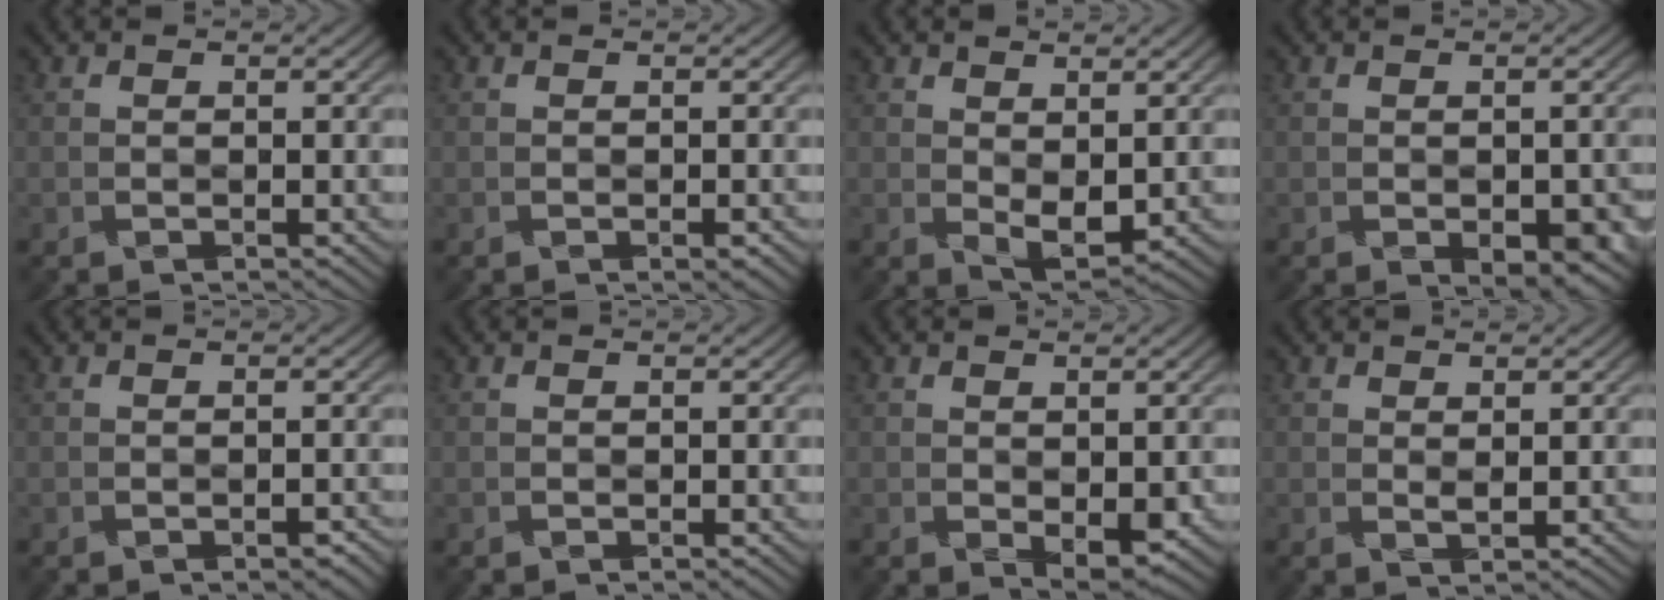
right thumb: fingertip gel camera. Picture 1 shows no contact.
{"total": 1.1, "force": [-0.6, 0.4, 0.8], "torque": [-0.012, -0.003, -0.007]}
{"total": 3.1, "force": [0.7, 1.6, 2.6], "torque": [-0.052, -0.008, 0.013]}
{"total": 4.1, "force": [-1.7, 2.1, 3.1], "torque": [-0.045, -0.018, -0.016]}
{"total": 1.4, "force": [-0.8, 0.6, 0.9], "torque": [-0.012, -0.006, -0.010]}
{"total": 0.0}
{"total": 2.7, "force": [-0.3, 1.3, 2.3], "torque": [-0.040, -0.008, -0.002]}
{"total": 0.9, "force": [0.6, -0.1, 0.5], "torque": [-0.014, -0.003, 0.011]}